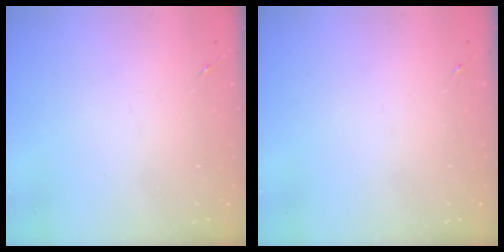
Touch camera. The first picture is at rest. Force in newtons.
{"total": 0.0}